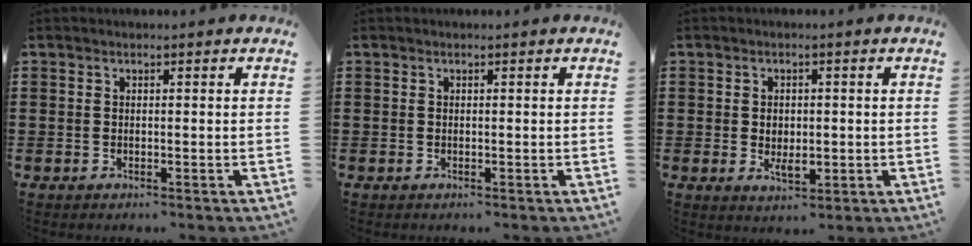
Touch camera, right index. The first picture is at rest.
{"total": 0.0}
{"total": 2.8, "force": [-0.2, 1.8, 2.2], "torque": [-0.035, 0.001, -0.005]}